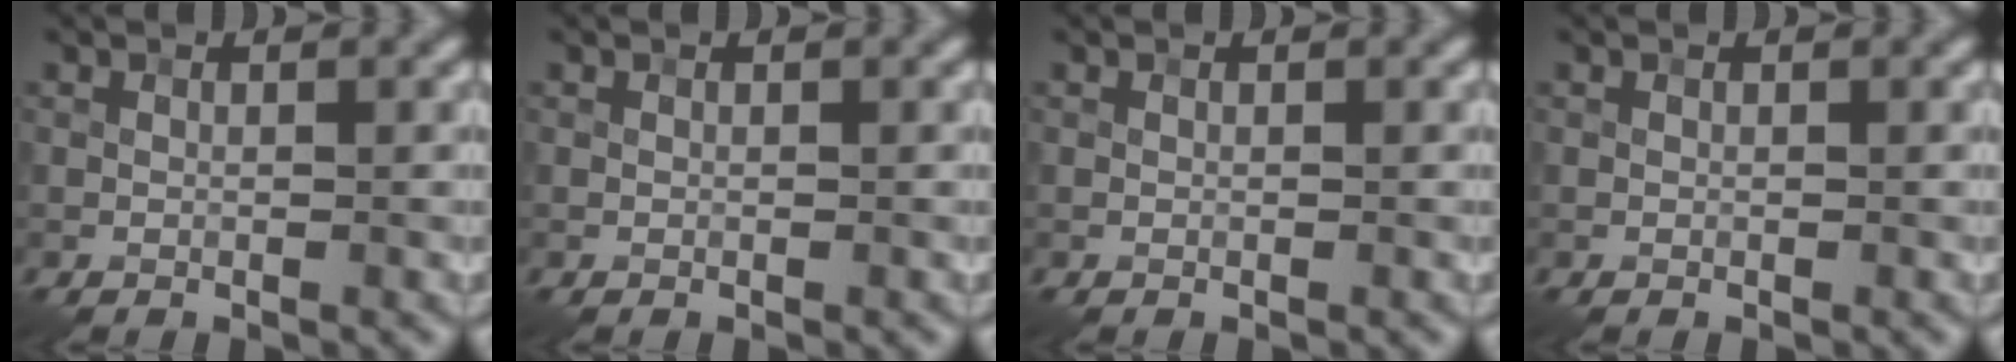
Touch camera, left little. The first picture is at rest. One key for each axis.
{"total": 0.0}
{"total": 0.0}
{"total": 0.0}